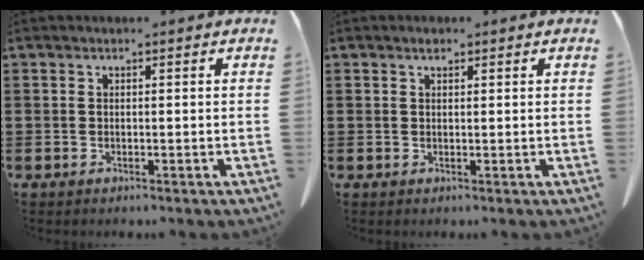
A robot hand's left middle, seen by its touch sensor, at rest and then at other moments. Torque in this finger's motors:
{"motor_torque": [1.55, 0.59, 0.06, 0.01]}